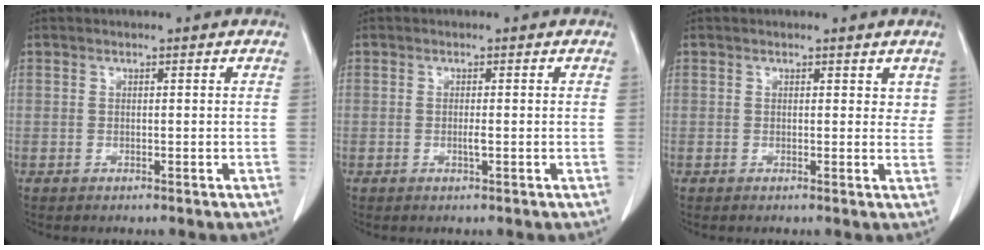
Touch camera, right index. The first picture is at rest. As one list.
[{"total": 0.9, "force": [-0.2, -0.1, 0.9], "torque": [-0.020, -0.002, -0.002]}, {"total": 1.9, "force": [1.2, 1.3, 0.7], "torque": [0.007, -0.003, 0.010]}]